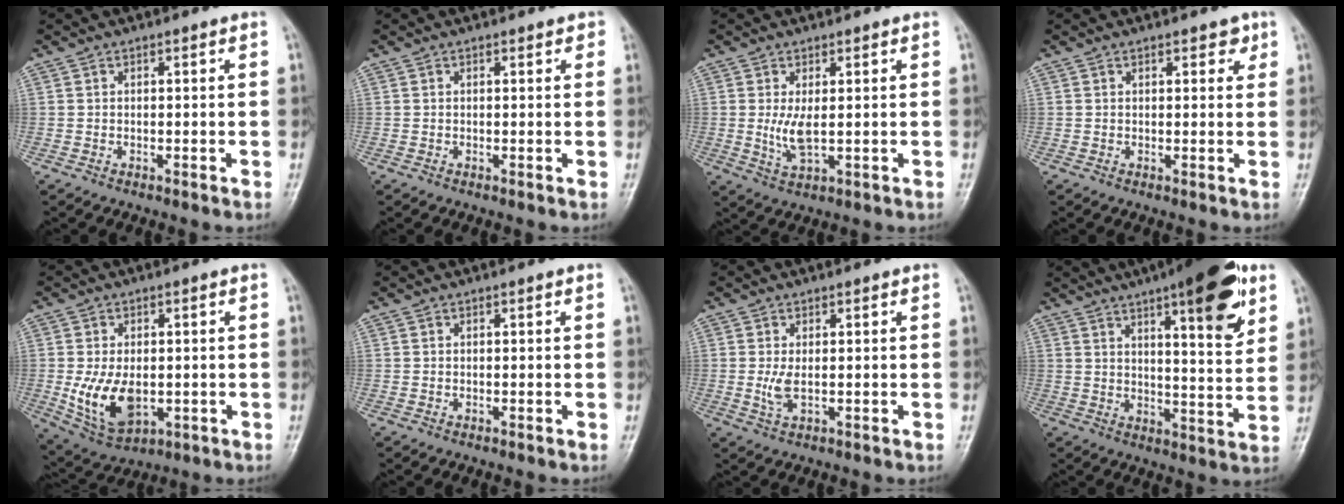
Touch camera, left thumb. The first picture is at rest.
{"total": 1.1, "force": [0.6, 0.5, 0.7], "torque": [-0.005, 0.000, 0.004]}
{"total": 4.4, "force": [0.5, 1.5, 4.1], "torque": [-0.084, -0.013, 0.016]}
{"total": 2.5, "force": [1.4, 1.3, 1.6], "torque": [-0.006, -0.004, 0.016]}
{"total": 10.2, "force": [-1.4, 6.3, 8.0], "torque": [-0.138, -0.010, -0.009]}
{"total": 0.0}
{"total": 3.1, "force": [0.2, 1.2, 2.9], "torque": [-0.060, -0.004, 0.010]}
{"total": 17.5, "force": [9.4, 4.4, 14.1], "torque": [-0.173, -0.039, 0.131]}